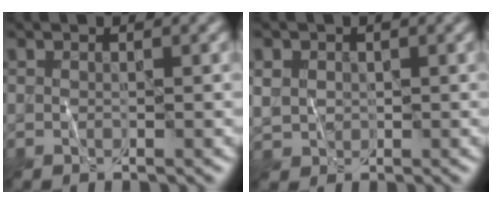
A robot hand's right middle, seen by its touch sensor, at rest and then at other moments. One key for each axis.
{"total": 2.4, "fx": 0.7, "fy": 2.1, "fz": 1.0, "tx": -0.031, "ty": 0.001, "tz": 0.020}